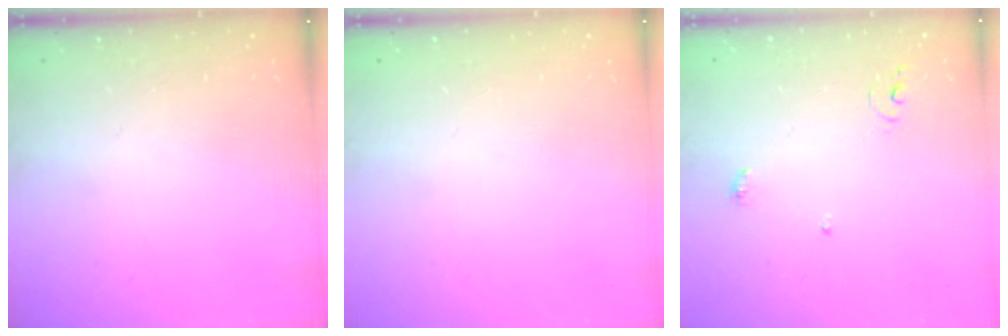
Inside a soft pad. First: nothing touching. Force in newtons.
{"total": 0.0}
{"total": 3.8, "press": 3.8, "slide": 0.4}